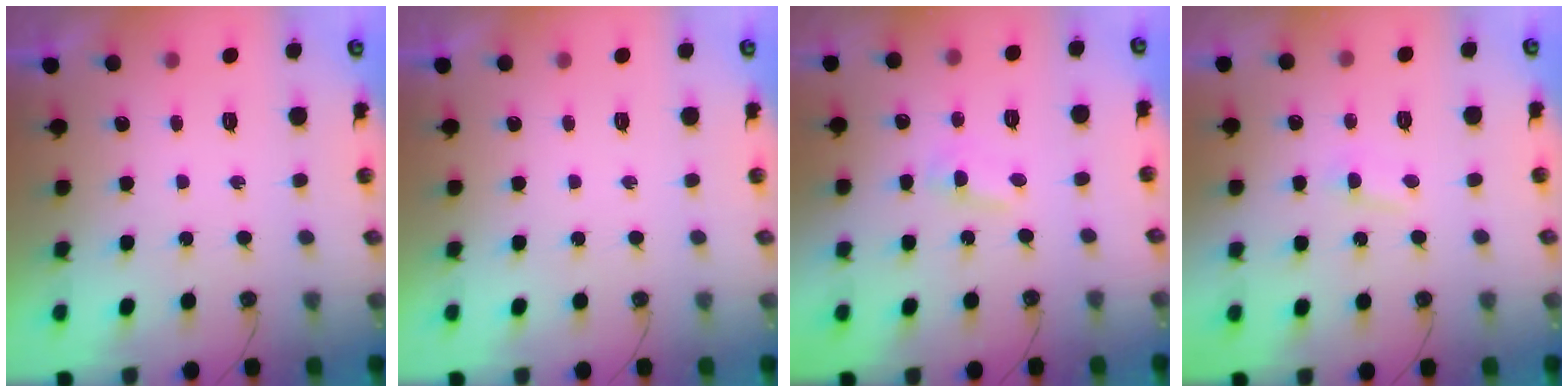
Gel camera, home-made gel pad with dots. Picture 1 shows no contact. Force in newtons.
{"total": 0.0}
{"total": 2.5, "press": 2.5, "slide": 0.3}
{"total": 2.8, "press": 2.7, "slide": 0.7}